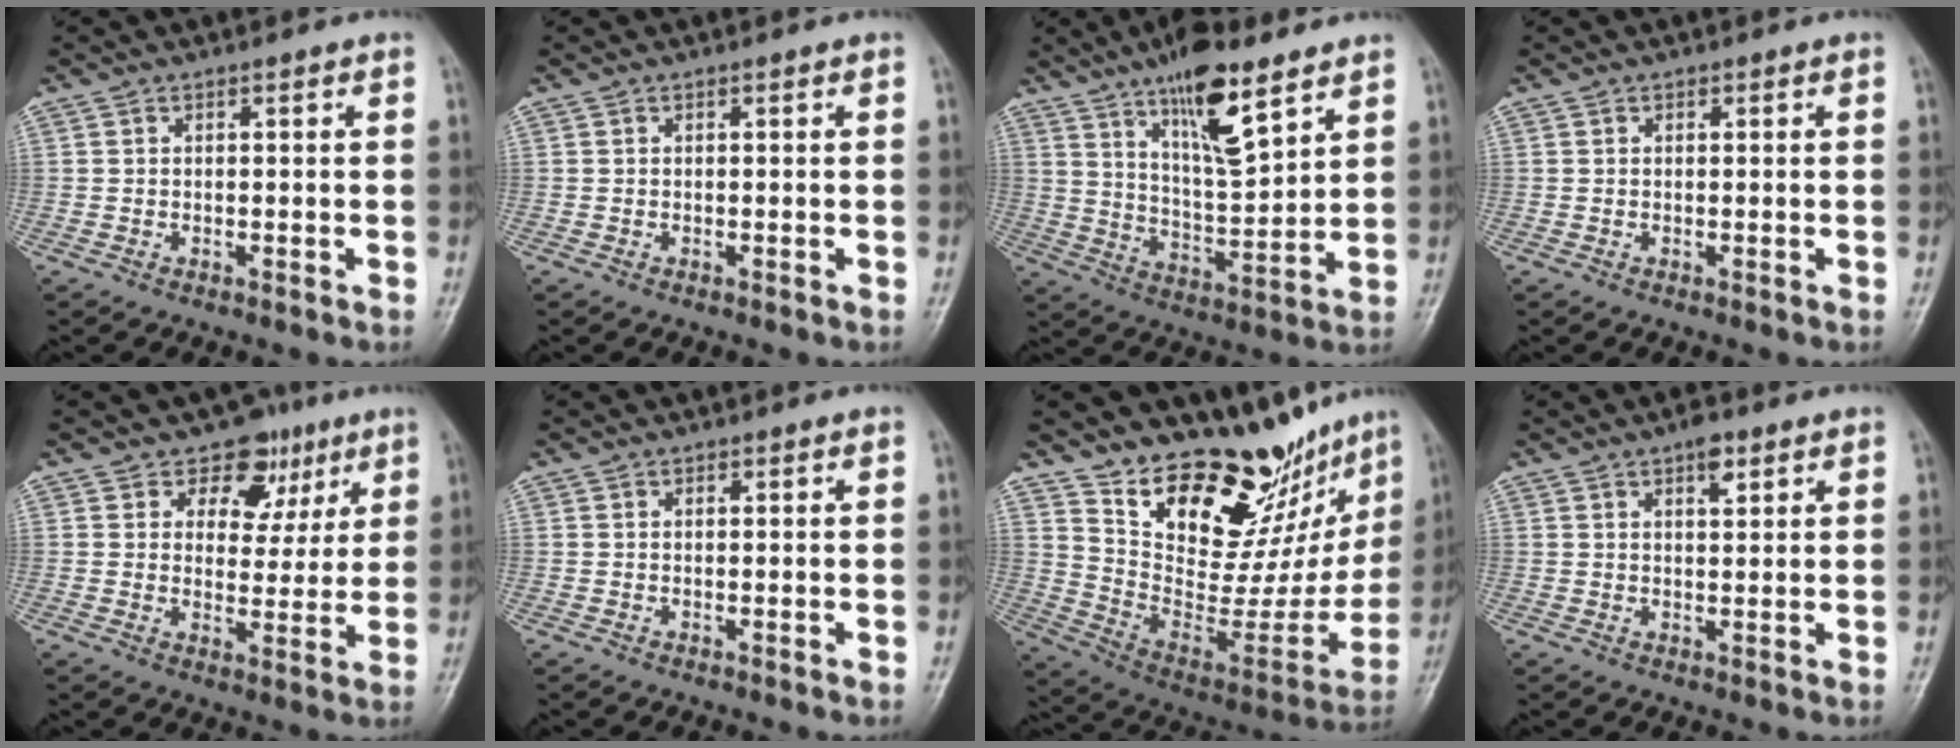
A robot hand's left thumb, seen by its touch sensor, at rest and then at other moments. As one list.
[{"total": 0.0}, {"total": 14.7, "force": [9.1, 4.3, 10.7], "torque": [-0.159, -0.053, 0.160]}, {"total": 0.0}, {"total": 8.4, "force": [4.8, 6.2, 2.9], "torque": [0.006, -0.015, 0.068]}, {"total": 0.0}, {"total": 22.9, "force": [18.2, 9.8, 9.8], "torque": [-0.085, -0.121, 0.287]}, {"total": 3.5, "force": [2.0, 1.5, 2.4], "torque": [-0.026, -0.006, 0.028]}]